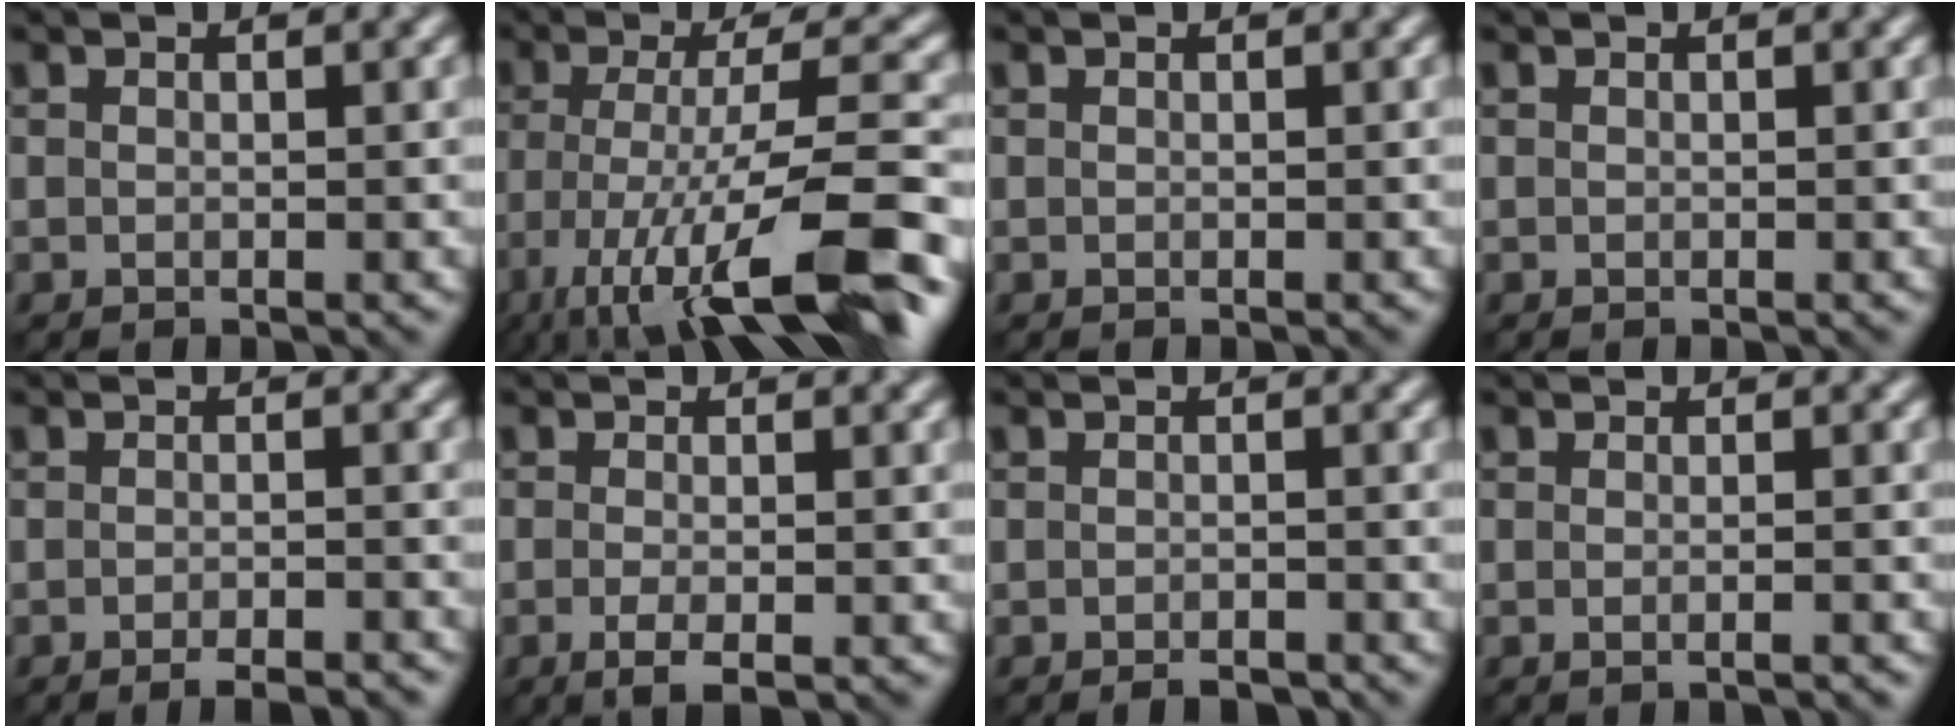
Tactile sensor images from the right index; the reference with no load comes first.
{"total": 13.4, "force": [-7.2, 3.7, 10.8], "torque": [-0.184, -0.003, -0.115]}
{"total": 0.0}
{"total": 0.0}
{"total": 3.0, "force": [-2.3, 0.6, 1.8], "torque": [-0.022, 0.006, -0.036]}
{"total": 2.3, "force": [-1.0, 0.6, 2.0], "torque": [-0.038, -0.006, -0.020]}
{"total": 1.6, "force": [-1.3, 0.4, 0.8], "torque": [-0.007, -0.002, -0.019]}
{"total": 2.0, "force": [-0.3, 0.9, 1.8], "torque": [0.000, -0.009, -0.018]}